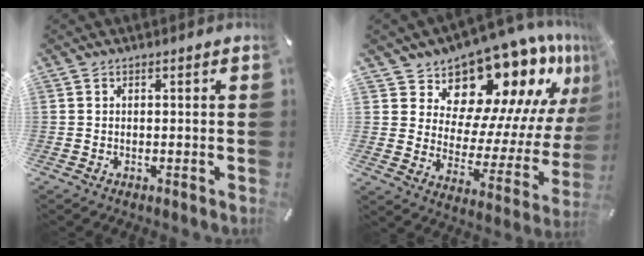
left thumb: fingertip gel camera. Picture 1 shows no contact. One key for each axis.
{"total": 15.6, "fx": 13.6, "fy": 6.6, "fz": 3.6, "tx": -0.031, "ty": -0.145, "tz": 0.224}